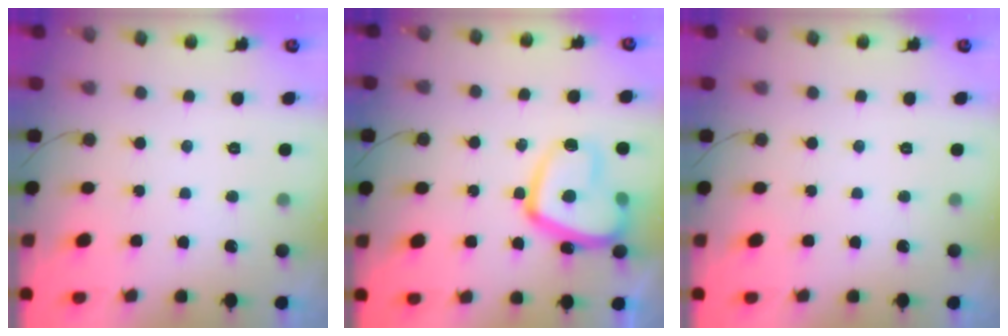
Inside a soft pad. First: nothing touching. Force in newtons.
{"total": 16.6, "press": 16.5, "slide": 1.6}
{"total": 0.0}